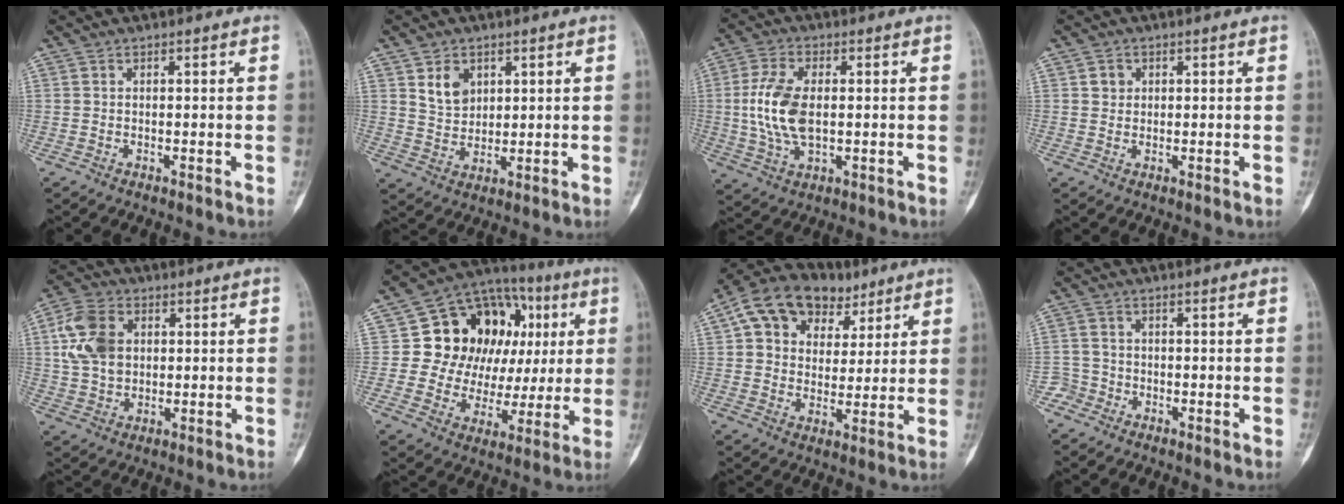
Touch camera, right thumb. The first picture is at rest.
{"total": 5.7, "force": [2.6, 4.2, 2.9], "torque": [-0.031, -0.021, 0.053]}
{"total": 11.3, "force": [0.3, 6.1, 9.5], "torque": [-0.204, 0.001, 0.009]}
{"total": 1.9, "force": [0.6, 1.7, 0.6], "torque": [0.000, -0.001, 0.007]}
{"total": 10.8, "force": [2.1, 7.8, 7.2], "torque": [-0.131, 0.005, 0.039]}
{"total": 21.7, "force": [4.2, 16.4, 13.6], "torque": [-0.127, 0.036, 0.078]}
{"total": 16.2, "force": [7.4, 11.7, 8.3], "torque": [-0.105, 0.006, 0.122]}
{"total": 2.6, "force": [-1.4, 2.1, -0.3], "torque": [0.016, 0.013, -0.035]}